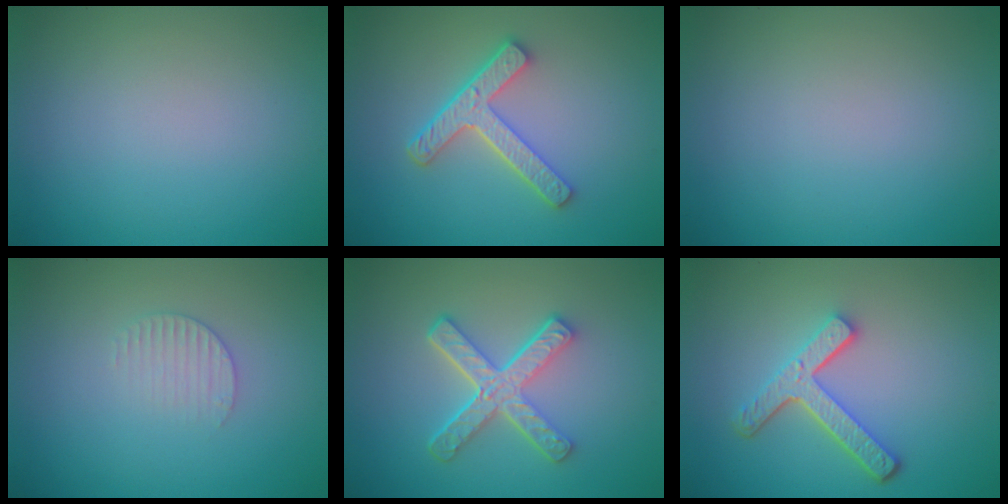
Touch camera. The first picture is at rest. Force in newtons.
{"total": 4.4, "press": 3.3, "slide": 2.9}
{"total": 0.0}
{"total": 1.5, "press": 1.5, "slide": 0.4}
{"total": 5.3, "press": 3.7, "slide": 3.8}
{"total": 4.2, "press": 3.3, "slide": 2.6}